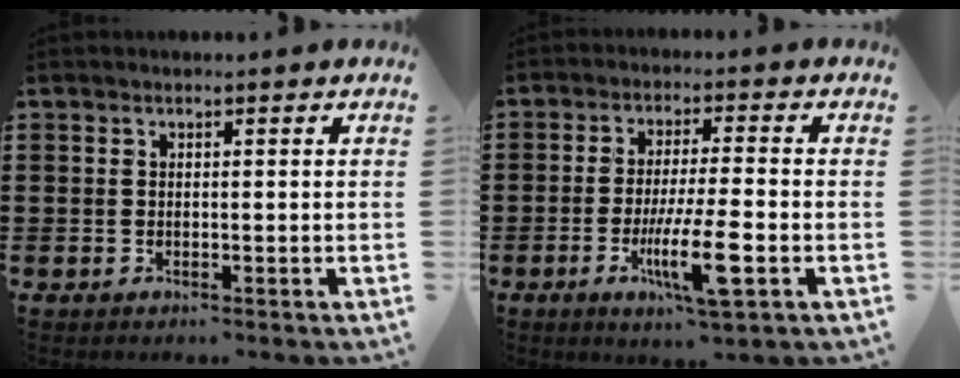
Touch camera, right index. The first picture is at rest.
{"total": 9.8, "force": [-3.3, 1.4, 9.2], "torque": [-0.172, -0.016, -0.059]}